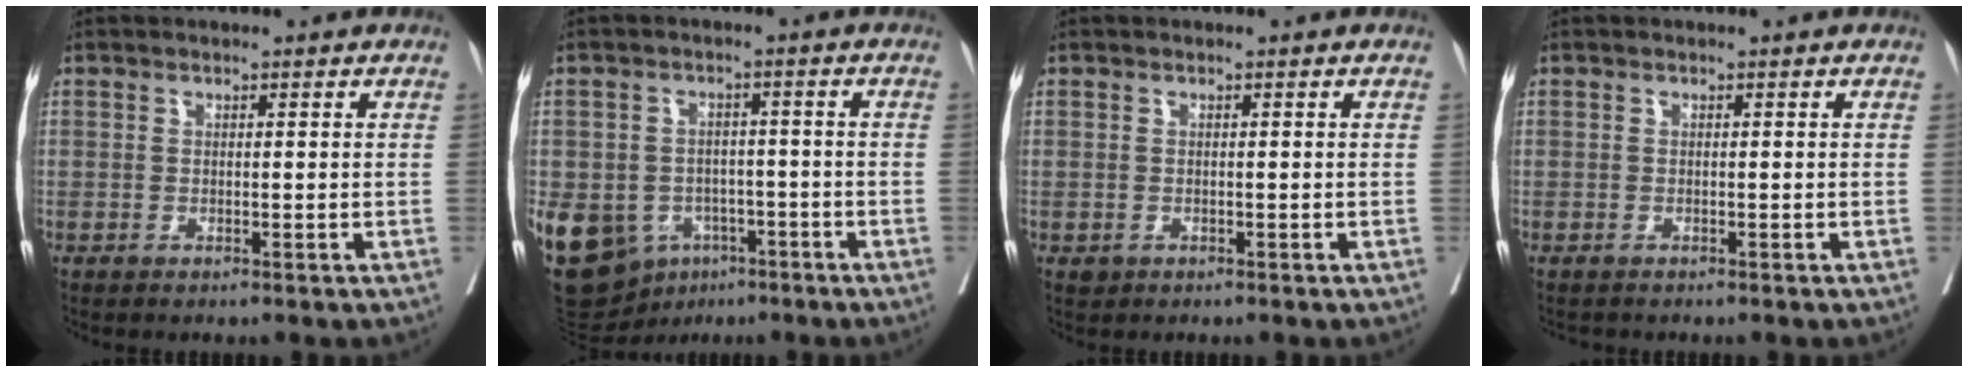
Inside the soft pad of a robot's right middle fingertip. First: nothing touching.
{"total": 19.5, "force": [-8.2, 15.3, 8.9], "torque": [-0.236, 0.004, -0.109]}
{"total": 0.8, "force": [-0.3, 0.7, 0.2], "torque": [-0.003, 0.002, 0.000]}
{"total": 0.8, "force": [-0.7, 0.3, 0.1], "torque": [-0.011, -0.003, -0.014]}